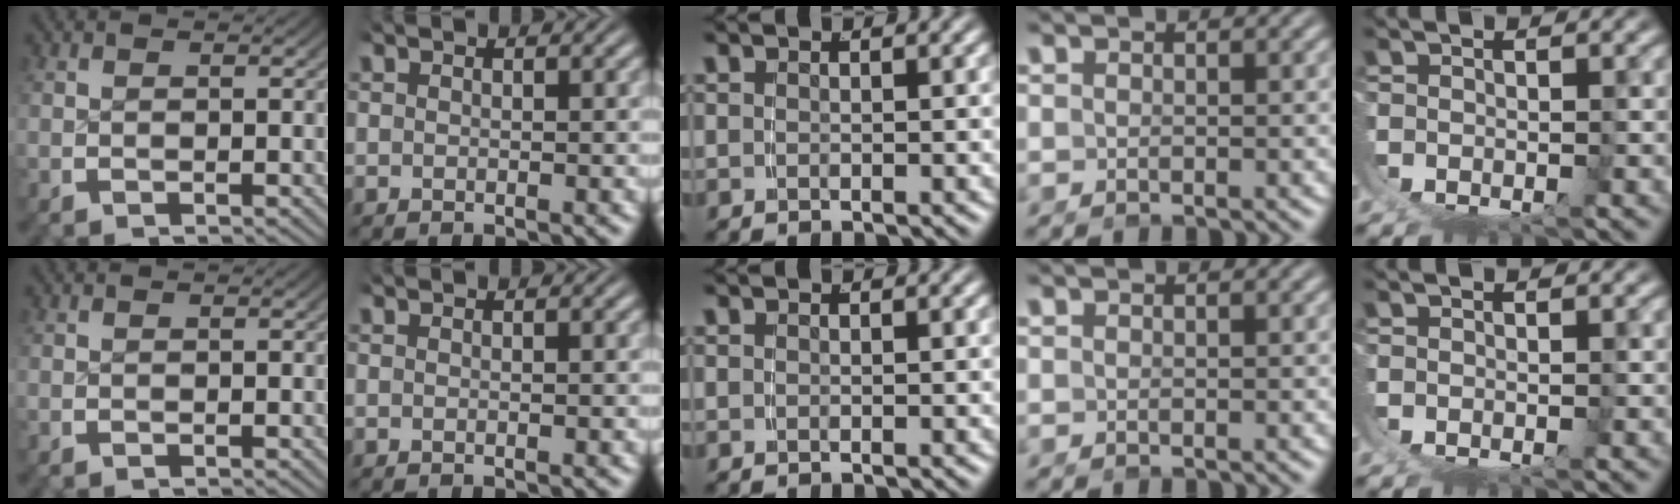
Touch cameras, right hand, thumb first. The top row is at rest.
{}